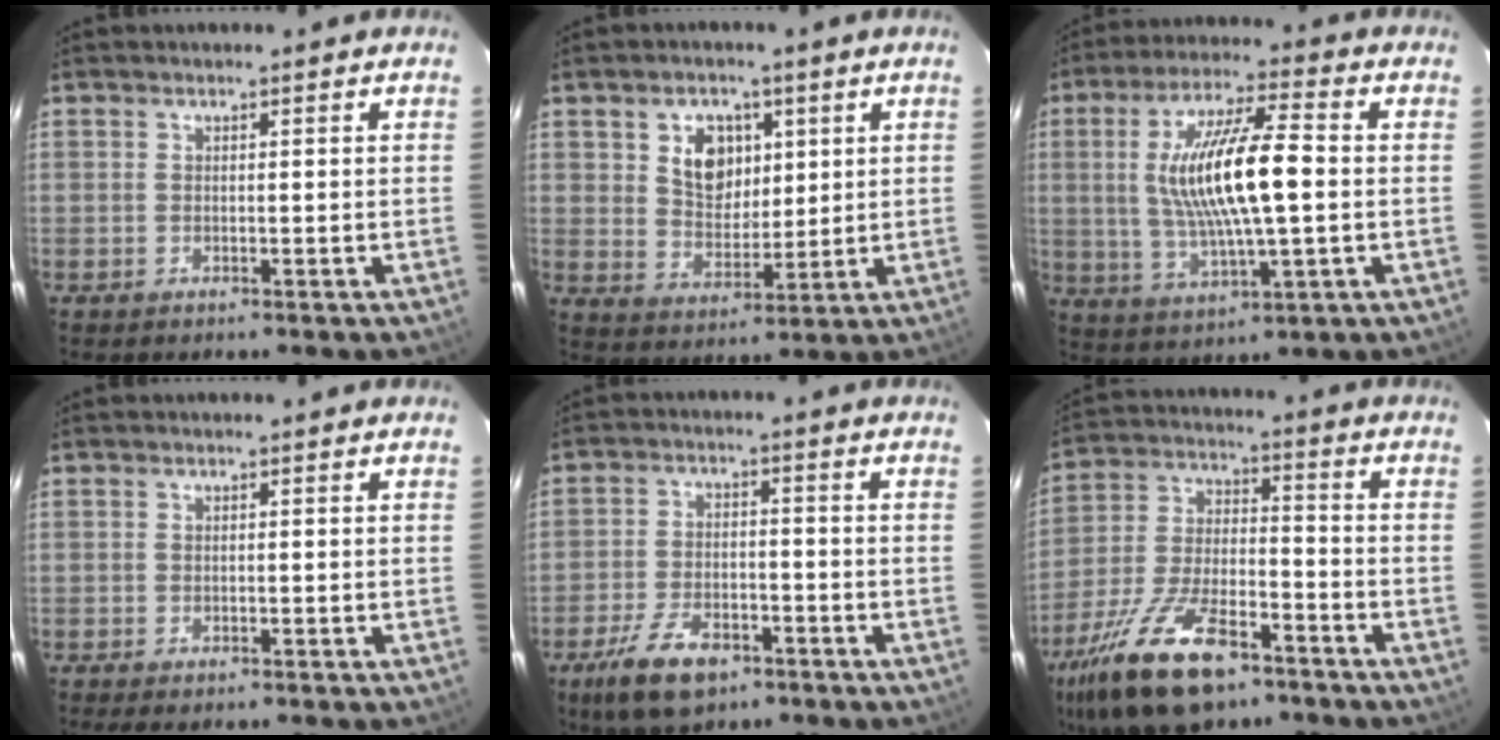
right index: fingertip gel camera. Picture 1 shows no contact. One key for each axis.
{"total": 8.2, "fx": 2.9, "fy": 6.2, "fz": 4.6, "tx": -0.078, "ty": 0.009, "tz": 0.058}
{"total": 16.0, "fx": 0.6, "fy": 3.6, "fz": 15.6, "tx": -0.293, "ty": 0.004, "tz": 0.018}
{"total": 2.7, "fx": -2.2, "fy": 0.5, "fz": 1.5, "tx": -0.033, "ty": -0.013, "tz": -0.037}
{"total": 10.6, "fx": -6.7, "fy": 5.0, "fz": 6.5, "tx": -0.157, "ty": -0.009, "tz": -0.121}
{"total": 20.7, "fx": -13.4, "fy": 8.3, "fz": 13.5, "tx": -0.280, "ty": -0.026, "tz": -0.238}